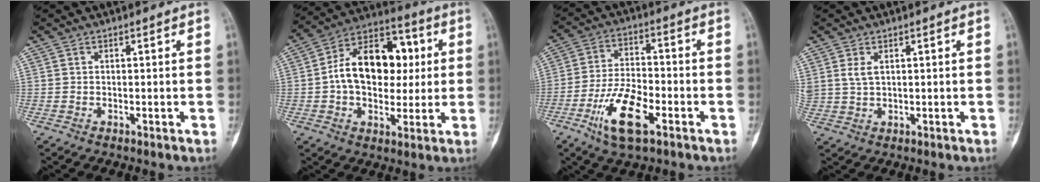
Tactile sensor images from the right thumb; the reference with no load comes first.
{"total": 17.7, "force": [1.5, 12.0, 13.0], "torque": [-0.167, 0.028, 0.018]}
{"total": 11.7, "force": [-5.4, 4.9, 9.2], "torque": [-0.177, 0.020, -0.097]}
{"total": 2.5, "force": [1.1, 1.3, 1.8], "torque": [-0.040, -0.002, 0.030]}